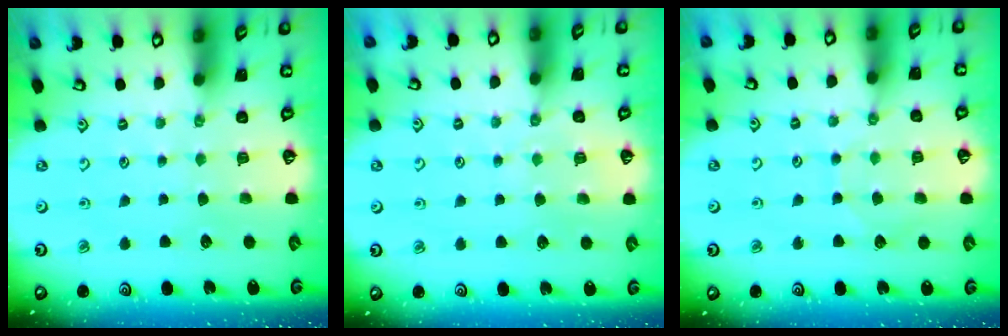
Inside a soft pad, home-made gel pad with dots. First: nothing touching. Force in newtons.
{"total": 4.7, "press": 4.7, "slide": 0.5}
{"total": 5.5, "press": 5.5, "slide": 0.5}